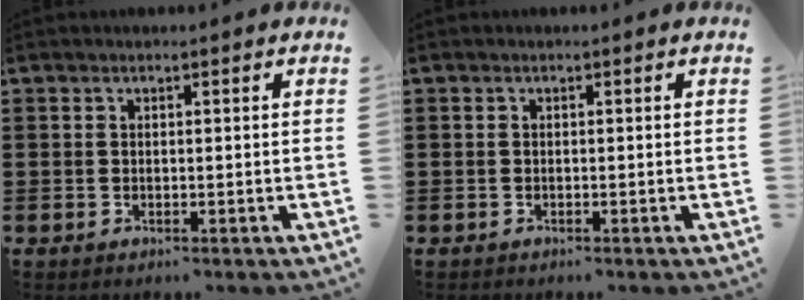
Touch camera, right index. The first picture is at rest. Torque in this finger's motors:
{"motor_torque": [-0.45, 1.25, -1.05, -0.21]}